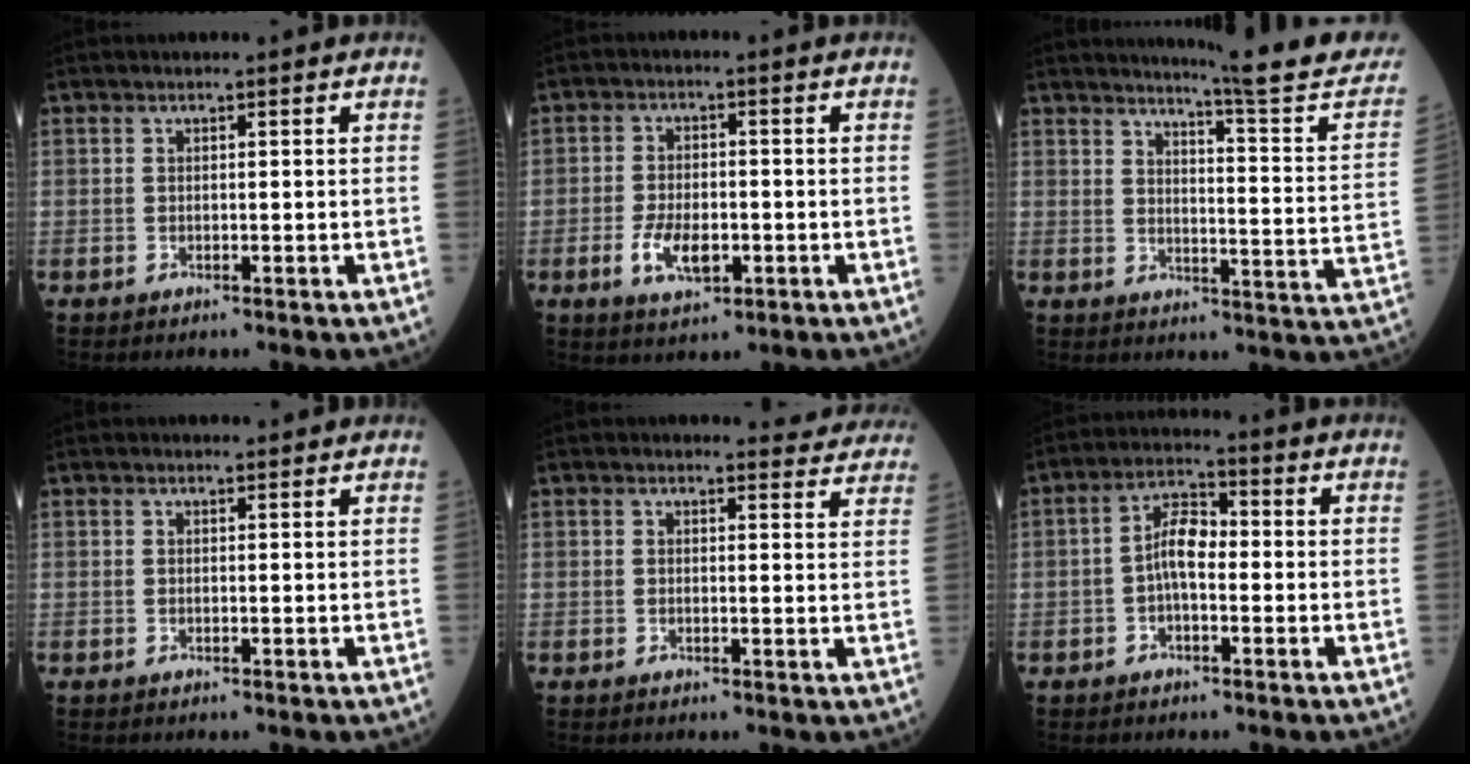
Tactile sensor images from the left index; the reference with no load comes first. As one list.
[{"total": 5.9, "force": [-2.1, 2.7, 4.8], "torque": [-0.096, -0.004, -0.032]}, {"total": 14.8, "force": [13.9, -1.2, 4.9], "torque": [-0.060, -0.078, 0.163]}, {"total": 1.6, "force": [1.6, 0.3, 0.2], "torque": [-0.007, 0.007, 0.021]}, {"total": 5.9, "force": [5.8, 1.1, 0.0], "torque": [0.019, -0.015, 0.039]}, {"total": 5.7, "force": [-0.7, 2.4, 5.2], "torque": [-0.102, 0.019, -0.018]}]